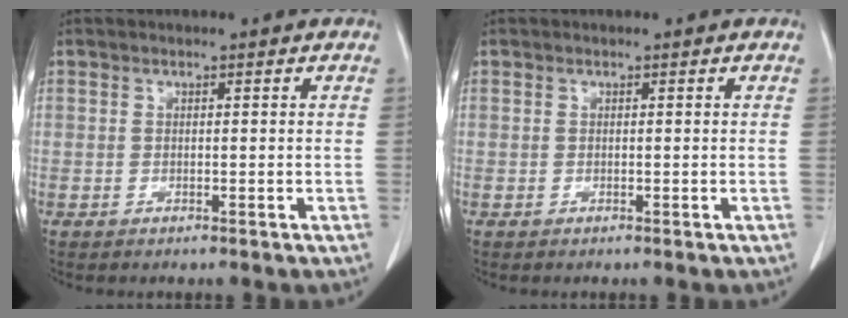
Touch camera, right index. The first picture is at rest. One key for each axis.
{"total": 0.0}